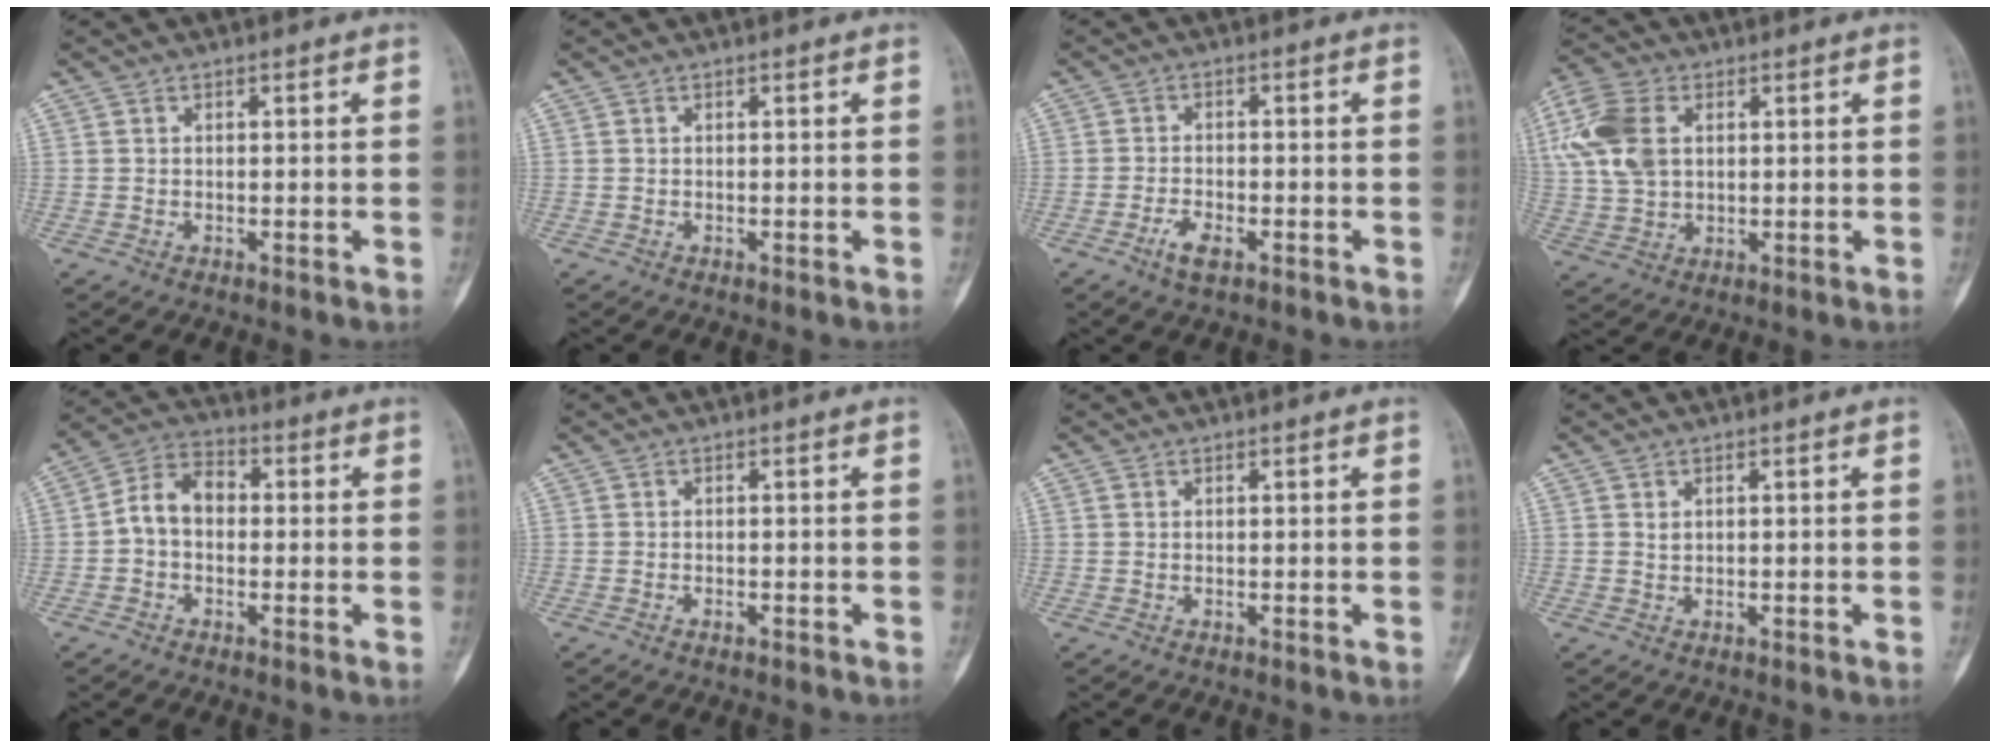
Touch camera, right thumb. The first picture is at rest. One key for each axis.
{"total": 0.0}
{"total": 3.7, "fx": -2.1, "fy": 1.5, "fz": 2.6, "tx": -0.048, "ty": 0.007, "tz": -0.039}
{"total": 12.9, "fx": 3.5, "fy": 9.0, "fz": 8.5, "tx": -0.196, "ty": 0.006, "tz": 0.068}
{"total": 7.5, "fx": -0.5, "fy": 5.4, "fz": 5.2, "tx": -0.075, "ty": 0.029, "tz": -0.023}
{"total": 0.8, "fx": -0.6, "fy": 0.3, "fz": 0.4, "tx": -0.006, "ty": 0.003, "tz": -0.010}
{"total": 0.0}
{"total": 0.9, "fx": 0.3, "fy": 0.8, "fz": -0.2, "tx": 0.008, "ty": 0.000, "tz": 0.007}